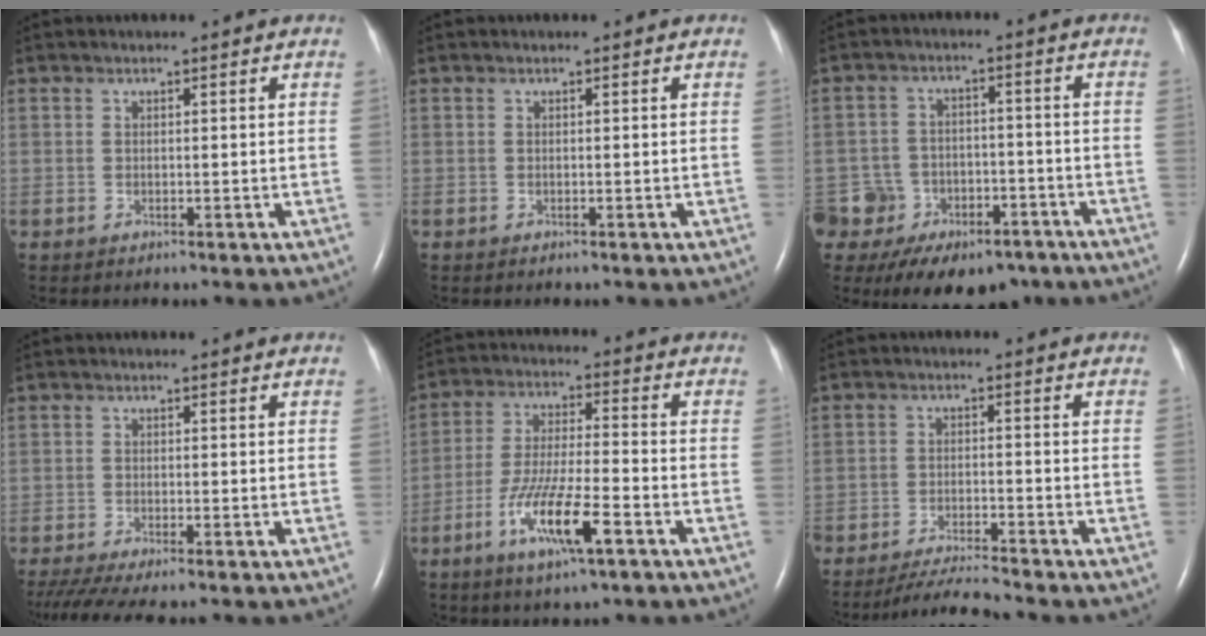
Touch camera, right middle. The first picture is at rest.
{"total": 0.0}
{"total": 13.1, "force": [-8.3, 9.1, 4.4], "torque": [-0.075, 0.035, -0.120]}
{"total": 5.9, "force": [-4.7, 0.3, 3.7], "torque": [-0.065, -0.015, -0.082]}
{"total": 10.8, "force": [-5.2, 1.3, 9.4], "torque": [-0.186, -0.013, -0.094]}
{"total": 5.4, "force": [-5.1, -0.9, 1.4], "torque": [-0.026, -0.017, -0.094]}